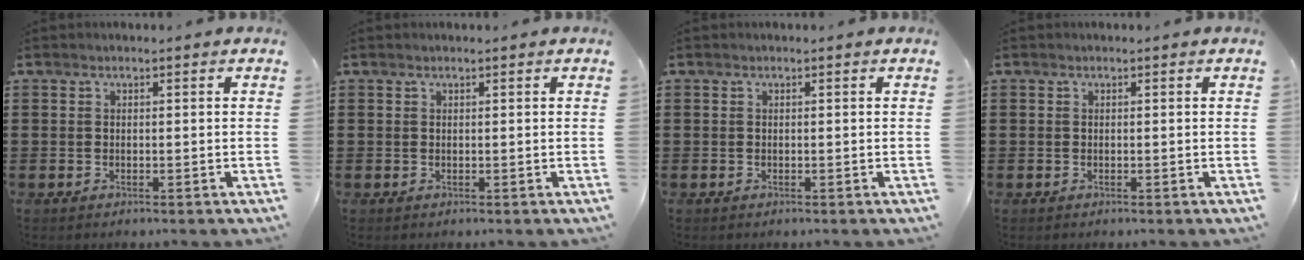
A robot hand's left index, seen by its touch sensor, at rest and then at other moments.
{"total": 0.0}
{"total": 0.0}
{"total": 0.0}